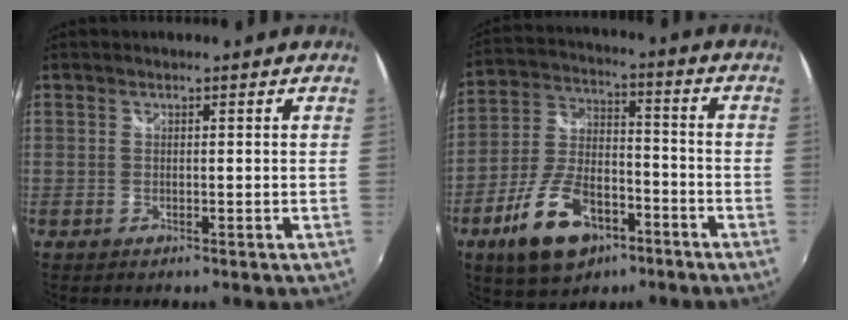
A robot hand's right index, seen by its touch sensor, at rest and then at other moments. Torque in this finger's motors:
{"motor_torque": [1.13, -1.01, 0.54, 0.13]}